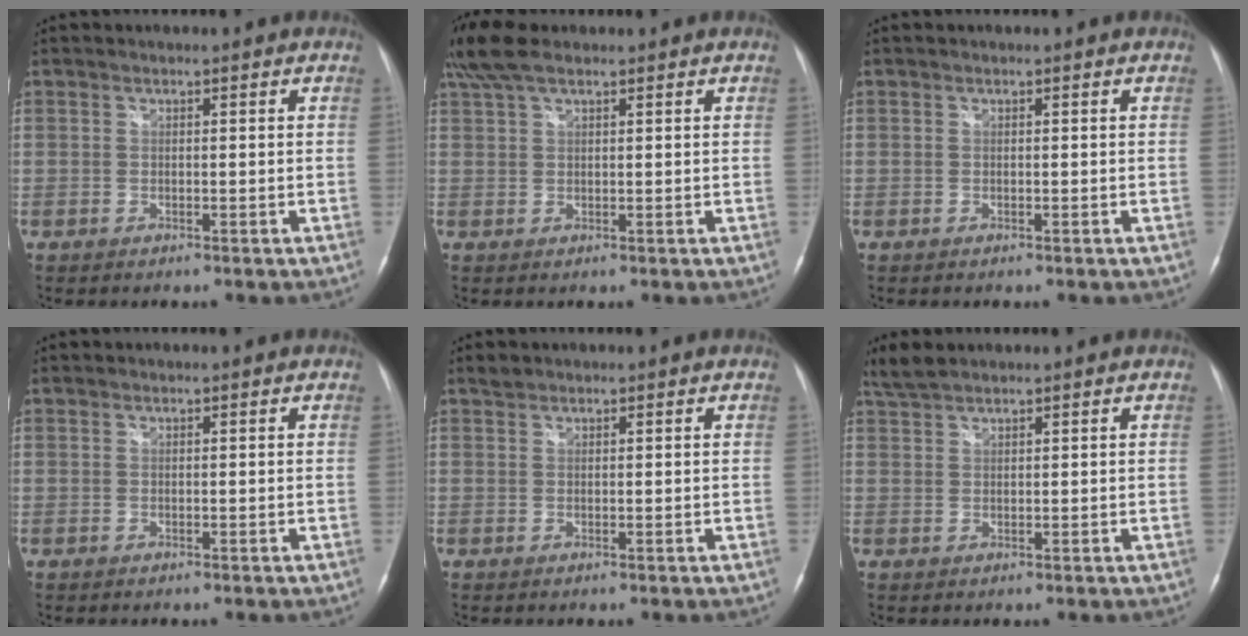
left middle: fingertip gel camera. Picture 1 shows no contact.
{"total": 5.6, "force": [4.2, 1.7, 3.2], "torque": [-0.079, 0.026, 0.087]}
{"total": 0.0}
{"total": 0.0}
{"total": 1.1, "force": [1.0, 0.4, 0.1], "torque": [-0.006, 0.005, 0.018]}
{"total": 2.9, "force": [2.7, 0.4, 1.0], "torque": [-0.031, 0.014, 0.059]}